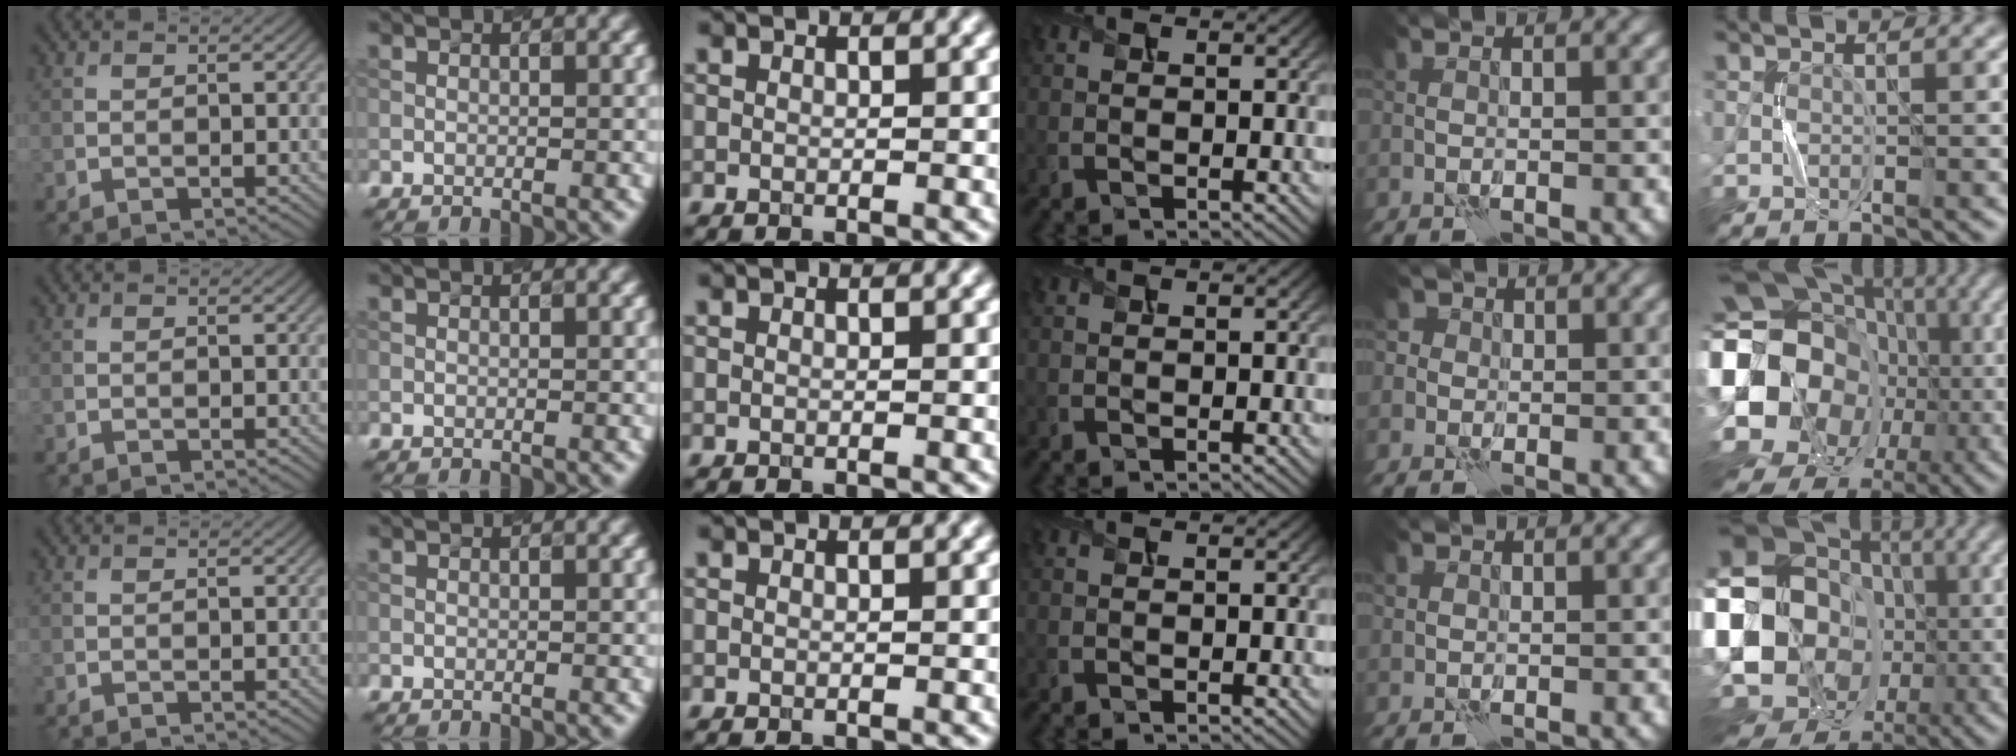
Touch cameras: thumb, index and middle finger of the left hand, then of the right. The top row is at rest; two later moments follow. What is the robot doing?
{"motion": "press", "object": "button"}